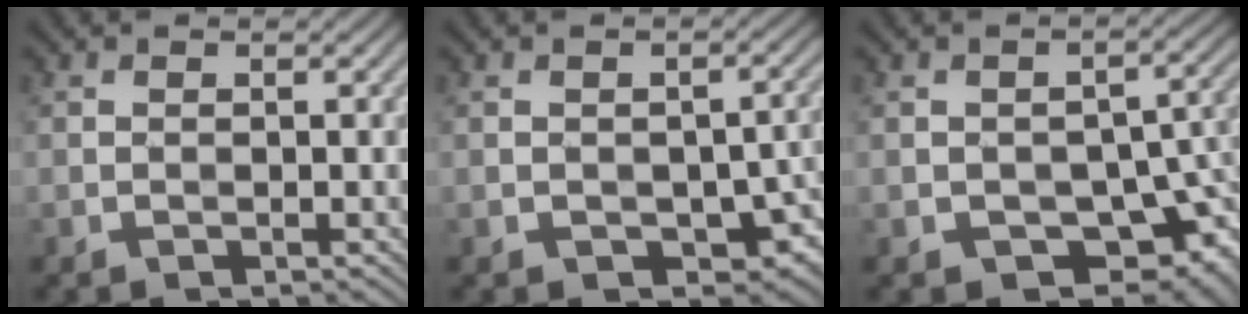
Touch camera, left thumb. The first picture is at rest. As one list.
[{"total": 7.5, "force": [-2.8, 4.3, 5.4], "torque": [-0.079, -0.020, -0.030]}, {"total": 11.1, "force": [-5.0, 6.5, 7.5], "torque": [-0.098, -0.014, -0.066]}]